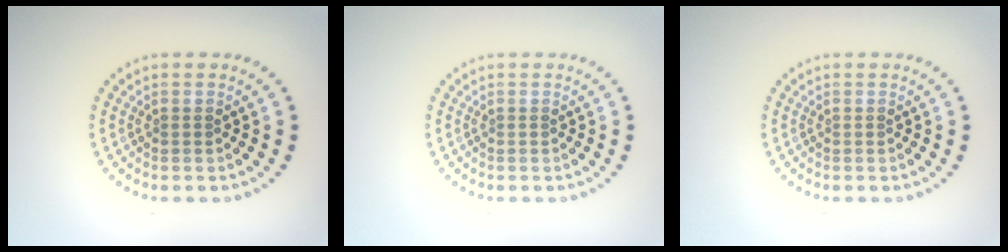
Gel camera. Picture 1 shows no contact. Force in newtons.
{"total": 0.0}
{"total": 0.0}